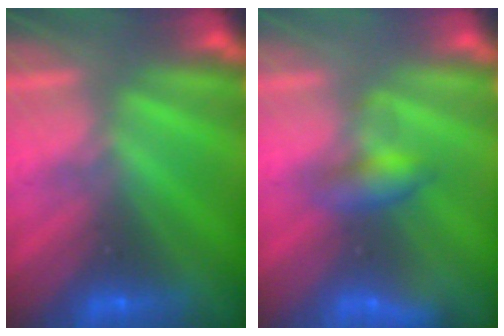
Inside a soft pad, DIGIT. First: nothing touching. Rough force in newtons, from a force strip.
{"total": 2.0}